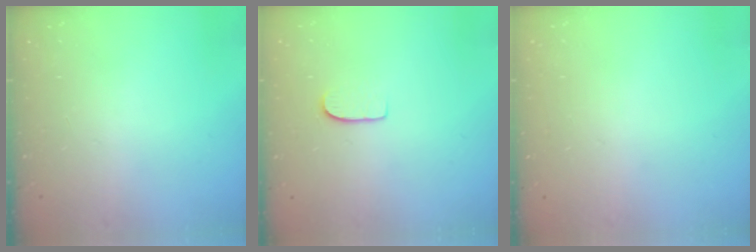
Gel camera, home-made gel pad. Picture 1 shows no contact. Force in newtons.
{"total": 5.5, "press": 5.5, "slide": 0.5}
{"total": 0.0}